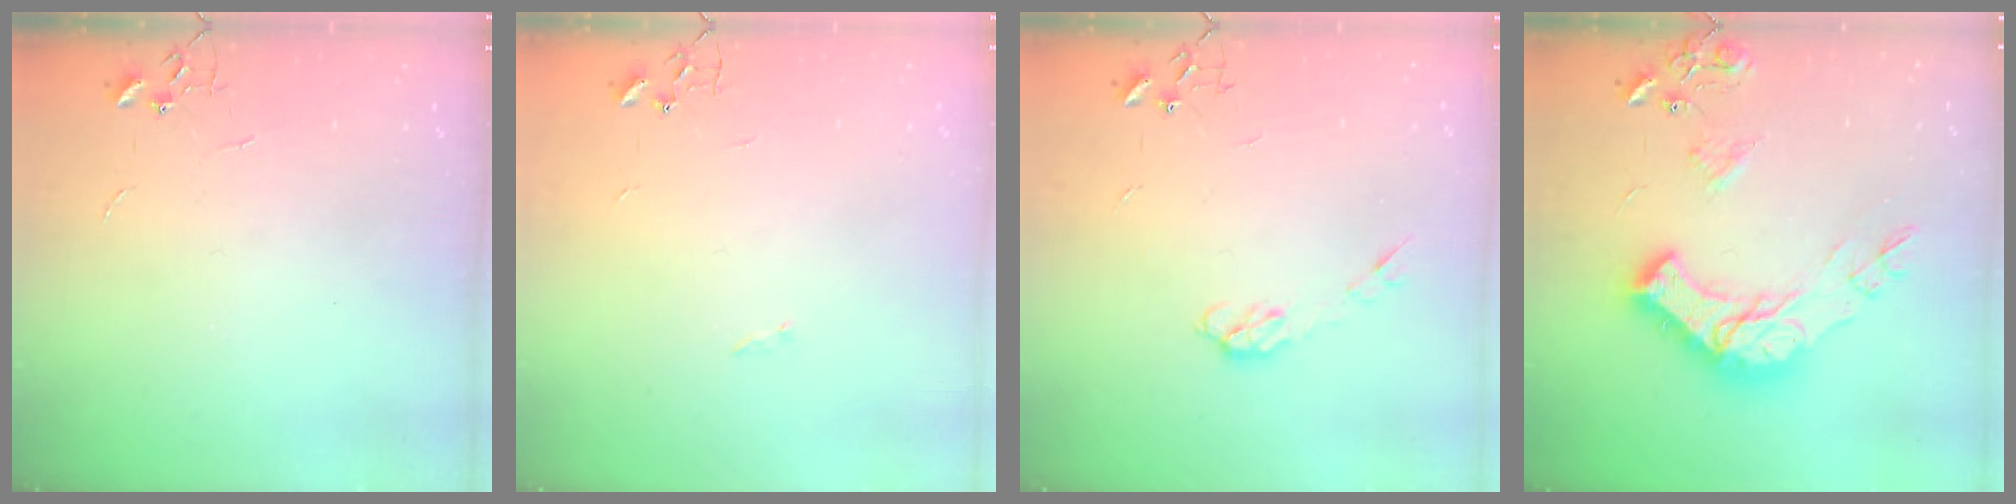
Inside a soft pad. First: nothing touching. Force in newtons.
{"total": 0.9, "press": 0.9, "slide": 0.2}
{"total": 5.1, "press": 5.1, "slide": 0.8}
{"total": 23.2, "press": 23.0, "slide": 3.0}